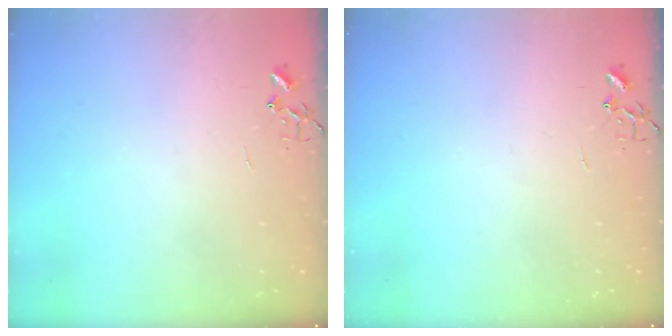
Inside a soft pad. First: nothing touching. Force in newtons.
{"total": 0.0}